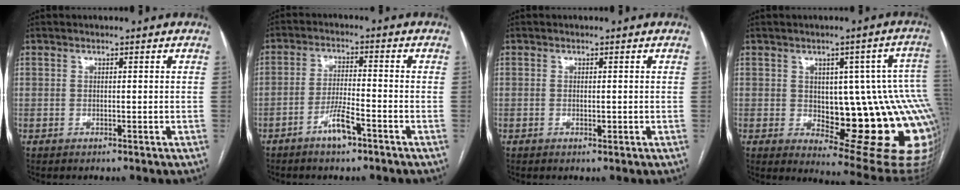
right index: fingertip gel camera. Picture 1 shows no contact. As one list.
[{"total": 5.2, "force": [-3.2, 0.7, 4.0], "torque": [-0.080, 0.000, -0.059]}, {"total": 0.9, "force": [-0.1, 0.4, 0.7], "torque": [-0.015, 0.000, 0.003]}, {"total": 21.3, "force": [-2.3, 7.9, 19.7], "torque": [-0.149, 0.021, -0.002]}]